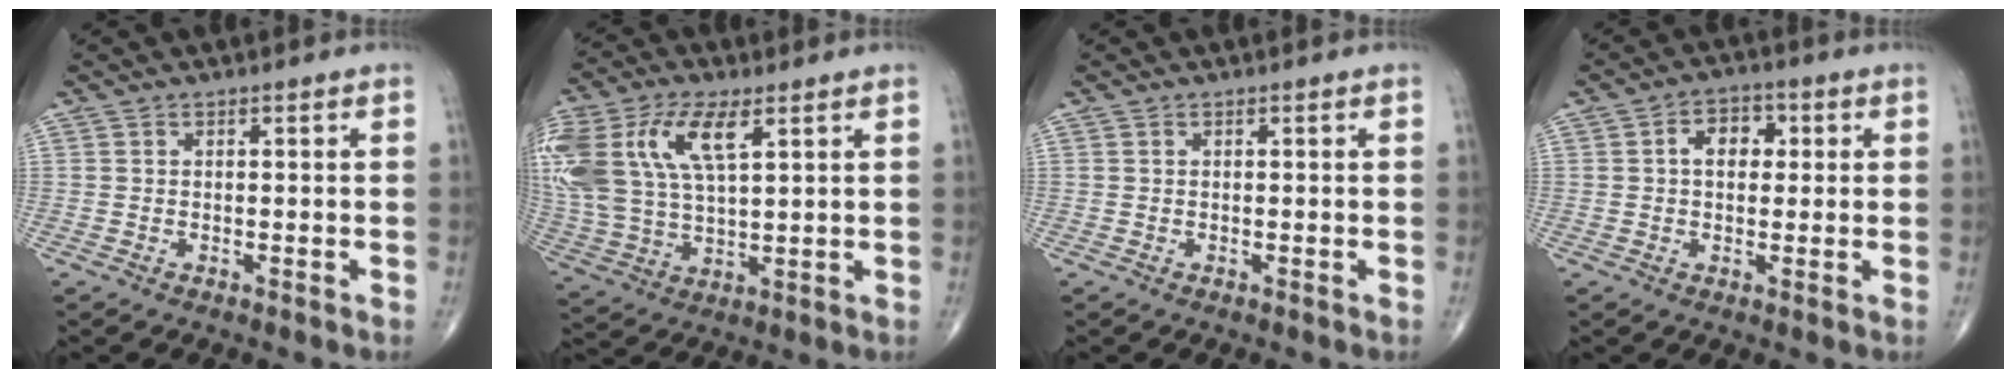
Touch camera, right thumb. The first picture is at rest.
{"total": 22.3, "force": [8.4, 11.5, 17.2], "torque": [-0.412, 0.012, 0.160]}
{"total": 0.0}
{"total": 5.7, "force": [1.0, 3.9, 4.0], "torque": [-0.039, 0.011, 0.007]}